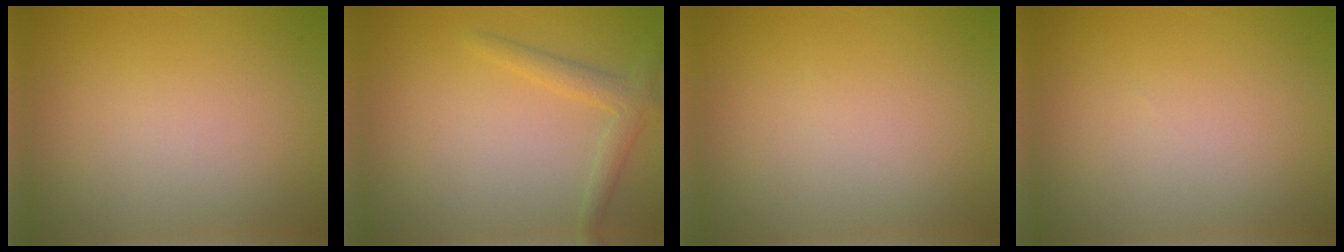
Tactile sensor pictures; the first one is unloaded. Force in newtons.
{"total": 2.1, "press": 2.1, "slide": 0.1}
{"total": 0.0}
{"total": 0.0}